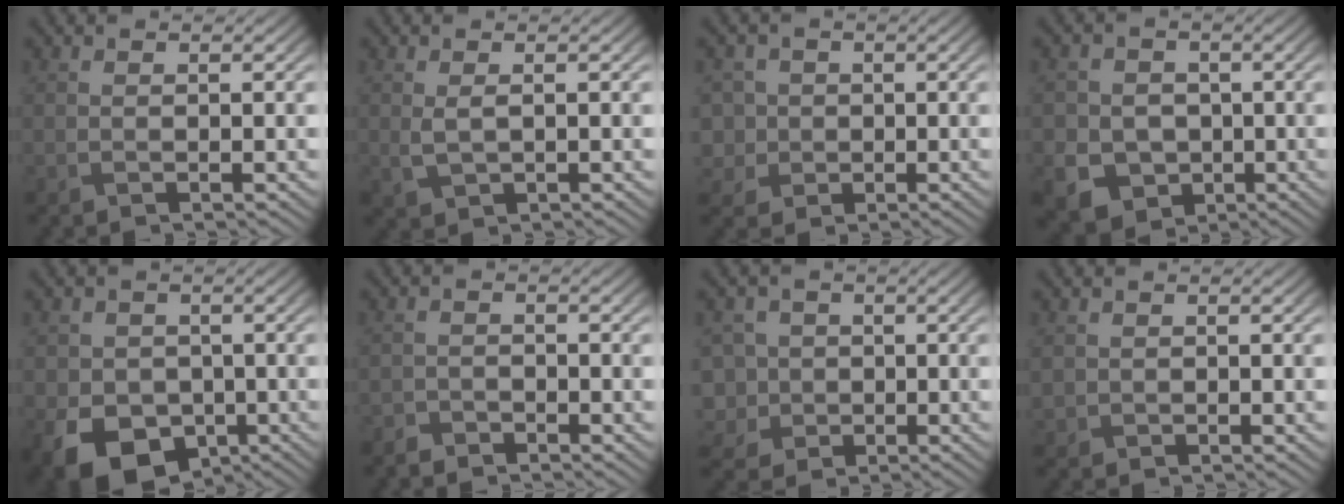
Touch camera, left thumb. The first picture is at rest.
{"total": 2.0, "force": [0.4, 1.1, 1.6], "torque": [-0.044, -0.007, 0.014]}
{"total": 5.2, "force": [-0.3, 5.1, 1.2], "torque": [-0.054, 0.009, -0.026]}
{"total": 7.8, "force": [-2.2, 7.1, 2.5], "torque": [-0.069, -0.016, -0.063]}
{"total": 9.5, "force": [-3.7, 7.5, 4.6], "torque": [-0.089, -0.036, -0.069]}
{"total": 1.8, "force": [-1.6, 0.7, 0.2], "torque": [-0.004, -0.002, -0.037]}
{"total": 7.0, "force": [-1.7, 6.4, 2.2], "torque": [-0.081, -0.001, -0.059]}
{"total": 1.2, "force": [0.3, 1.1, 0.2], "torque": [-0.008, -0.006, 0.005]}